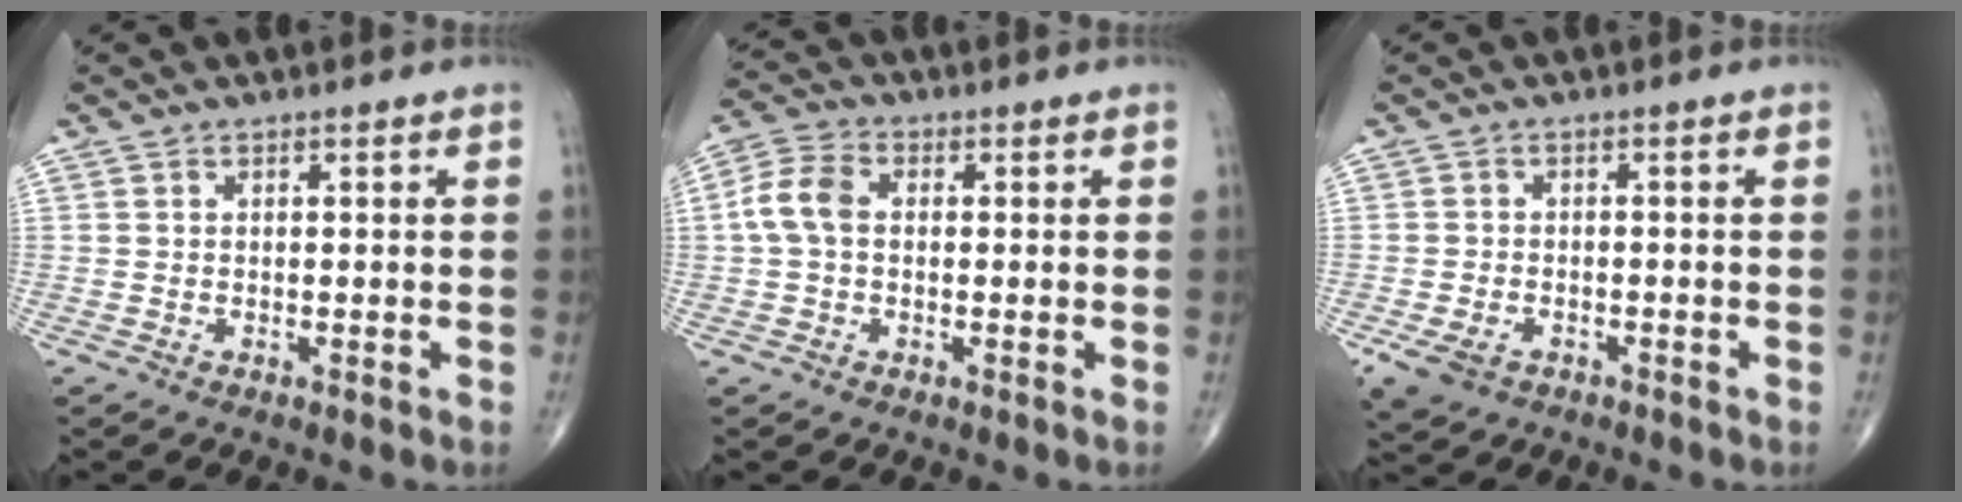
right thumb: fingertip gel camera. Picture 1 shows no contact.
{"total": 6.5, "force": [0.3, 4.5, 4.7], "torque": [-0.100, 0.019, -0.002]}
{"total": 4.8, "force": [-2.4, 3.3, 2.6], "torque": [-0.056, 0.002, -0.036]}